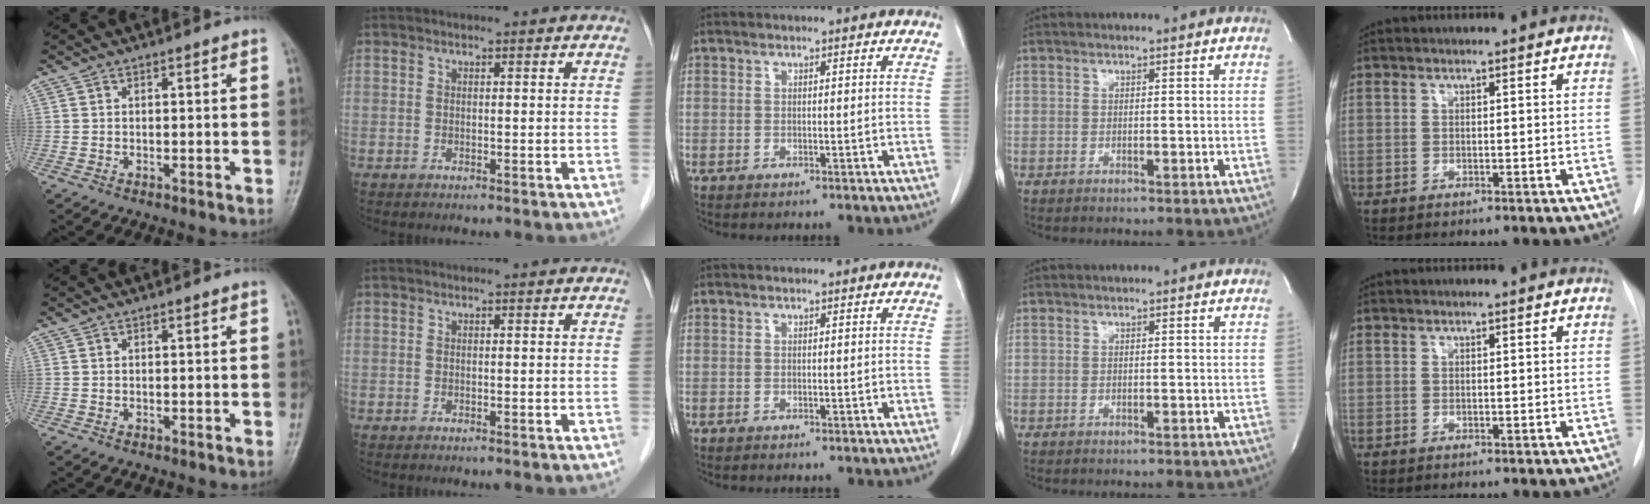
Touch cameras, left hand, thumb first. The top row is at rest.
{}